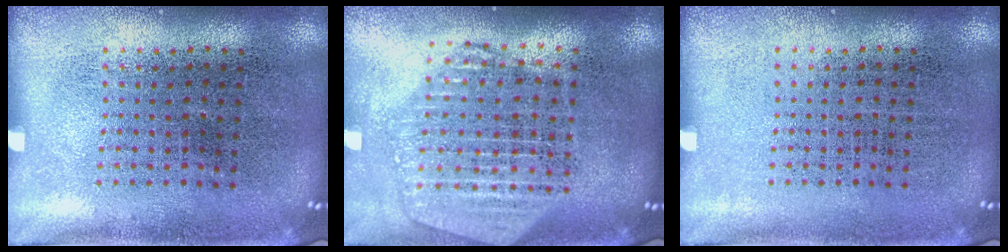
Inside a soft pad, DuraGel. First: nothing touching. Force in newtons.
{"total": 2.1, "press": 1.9, "slide": 1.0}
{"total": 0.0}